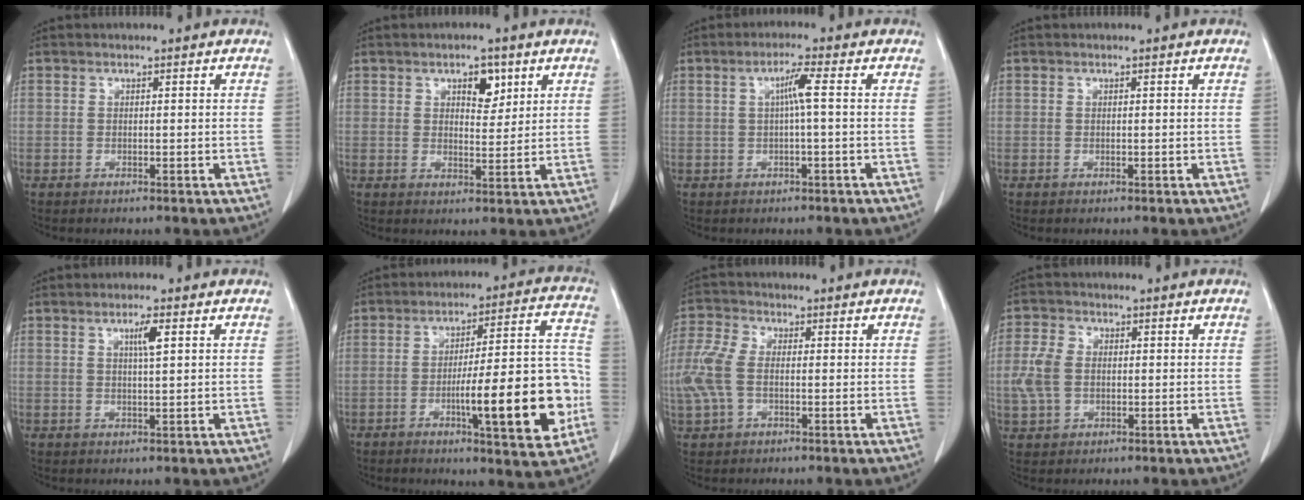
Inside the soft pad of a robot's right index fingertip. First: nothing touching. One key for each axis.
{"total": 4.4, "fx": 2.3, "fy": 2.1, "fz": 3.1, "tx": -0.046, "ty": 0.001, "tz": 0.036}
{"total": 3.3, "fx": 0.3, "fy": -0.4, "fz": 3.2, "tx": -0.060, "ty": 0.007, "tz": 0.007}
{"total": 0.0}
{"total": 2.7, "fx": 1.1, "fy": 0.0, "fz": 2.5, "tx": -0.045, "ty": -0.001, "tz": 0.019}
{"total": 17.7, "fx": -5.0, "fy": 2.5, "fz": 16.8, "tx": -0.219, "ty": 0.019, "tz": -0.065}
{"total": 6.7, "fx": -0.7, "fy": 3.7, "fz": 5.5, "tx": -0.161, "ty": 0.010, "tz": -0.016}
{"total": 5.5, "fx": -0.1, "fy": 3.9, "fz": 3.9, "tx": -0.107, "ty": 0.010, "tz": -0.001}